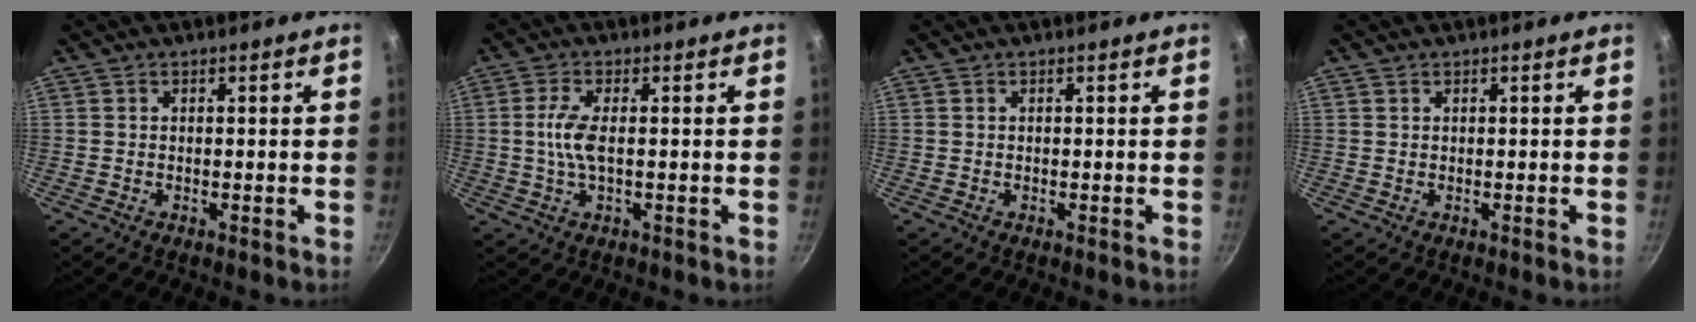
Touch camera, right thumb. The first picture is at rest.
{"total": 5.1, "force": [0.0, 1.8, 4.8], "torque": [-0.113, 0.003, -0.003]}
{"total": 0.0}
{"total": 0.0}